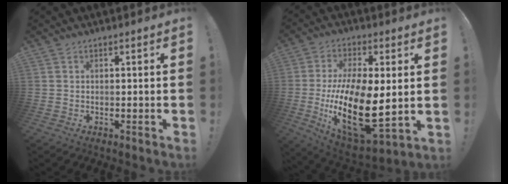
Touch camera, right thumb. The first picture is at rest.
{"total": 24.1, "force": [-1.9, 11.5, 21.1], "torque": [-0.388, -0.015, -0.017]}